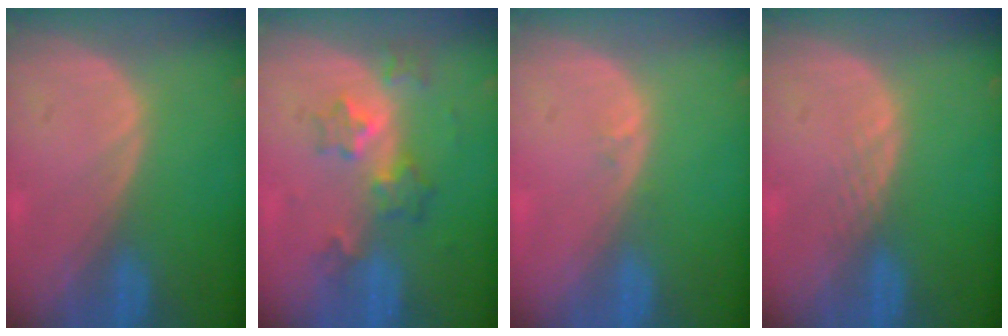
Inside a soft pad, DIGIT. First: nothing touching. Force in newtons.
{"total": 6.1, "press": 5.4, "slide": 2.9}
{"total": 0.6, "press": 0.5, "slide": 0.4}
{"total": 1.3, "press": 1.2, "slide": 0.1}